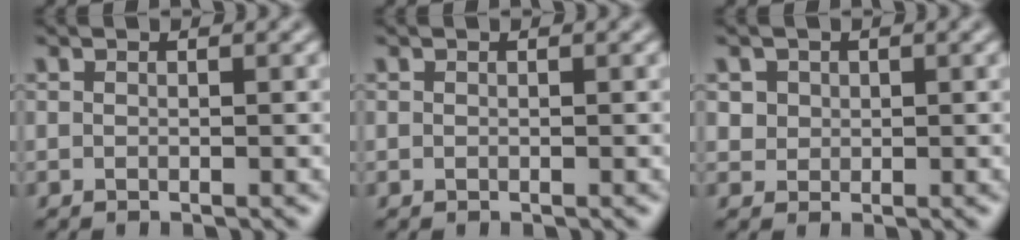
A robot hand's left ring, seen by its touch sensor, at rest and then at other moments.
{"total": 0.0}
{"total": 1.9, "force": [0.7, 1.6, 0.6], "torque": [-0.017, 0.000, 0.032]}